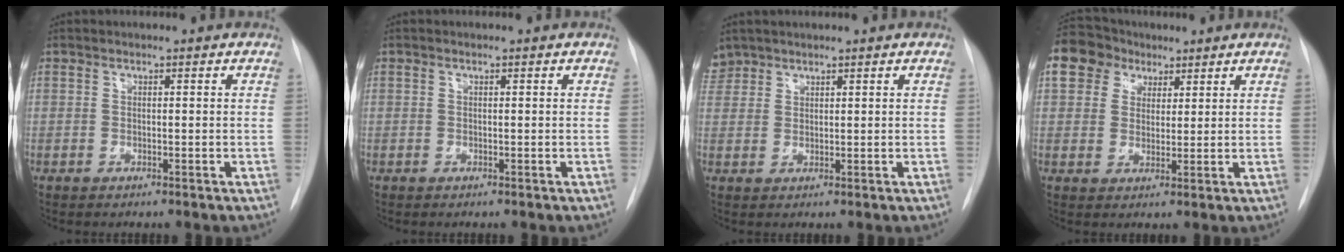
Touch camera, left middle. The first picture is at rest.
{"total": 0.0}
{"total": 3.5, "force": [2.9, 2.0, -0.1], "torque": [0.006, 0.011, 0.060]}
{"total": 10.9, "force": [5.9, 8.6, 3.3], "torque": [-0.086, 0.042, 0.108]}